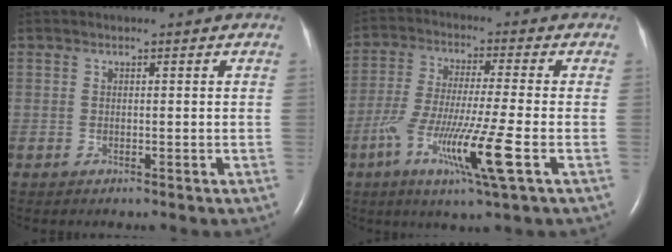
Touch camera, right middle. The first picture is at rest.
{"total": 11.8, "force": [-4.6, -0.4, 10.8], "torque": [-0.217, -0.024, -0.086]}